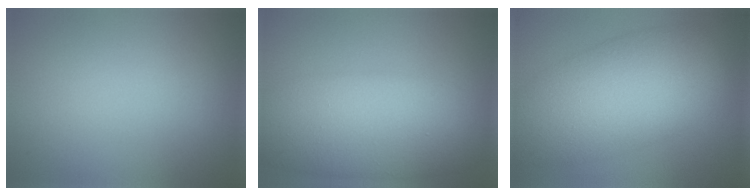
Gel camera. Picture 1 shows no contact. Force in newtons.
{"total": 9.1, "press": 9.1, "slide": 0.2}
{"total": 10.2, "press": 10.2, "slide": 0.3}